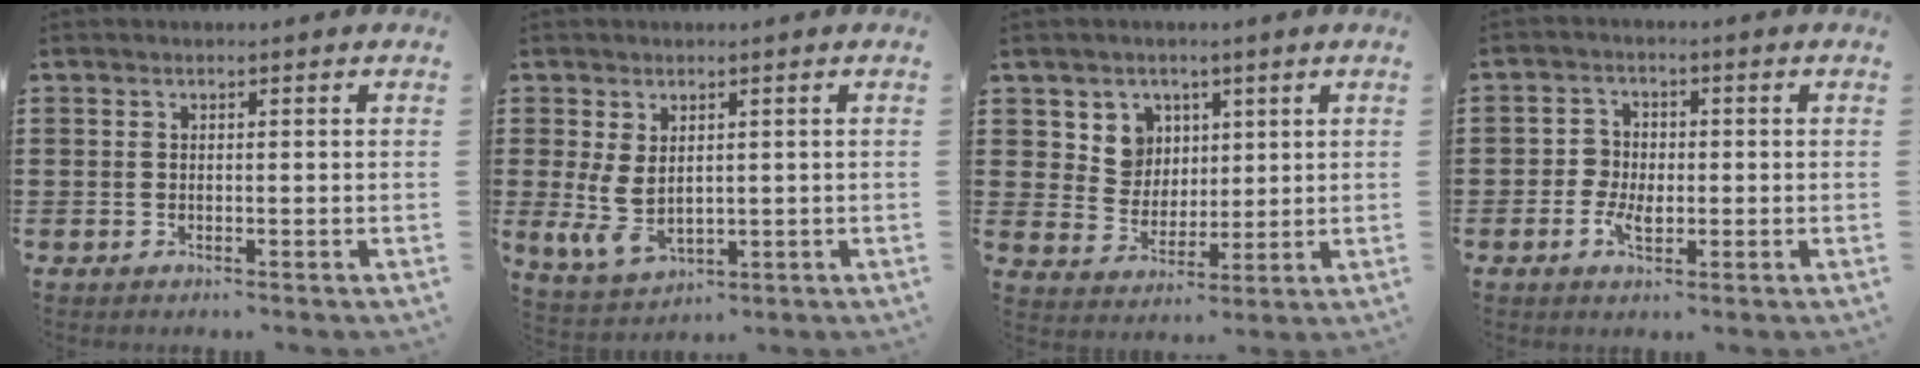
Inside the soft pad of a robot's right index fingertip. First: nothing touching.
{"total": 5.4, "force": [0.7, 3.5, 4.0], "torque": [-0.105, -0.003, 0.012]}
{"total": 6.4, "force": [3.0, 5.5, 1.3], "torque": [-0.042, 0.004, 0.053]}
{"total": 3.4, "force": [-0.9, 2.7, 1.9], "torque": [-0.050, 0.005, -0.021]}